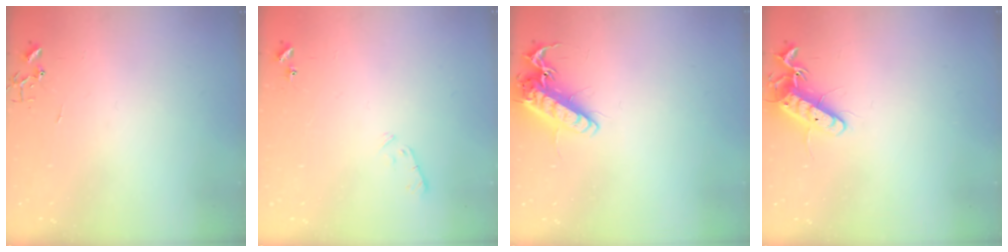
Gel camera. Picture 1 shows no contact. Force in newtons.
{"total": 4.5, "press": 4.5, "slide": 0.4}
{"total": 13.8, "press": 13.7, "slide": 1.9}
{"total": 12.5, "press": 12.4, "slide": 1.0}